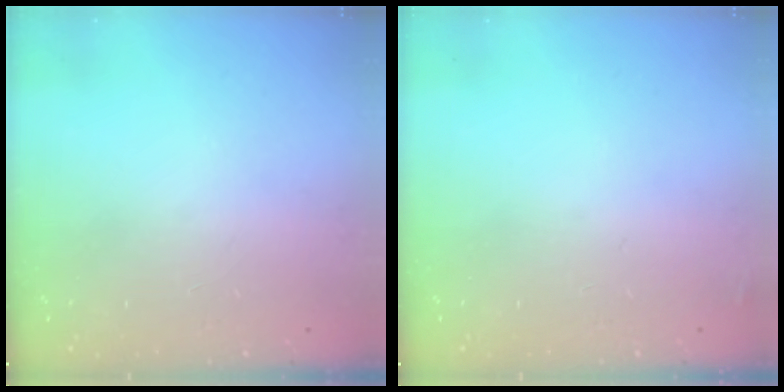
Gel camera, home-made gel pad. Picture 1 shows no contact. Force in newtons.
{"total": 2.5, "press": 2.4, "slide": 0.8}